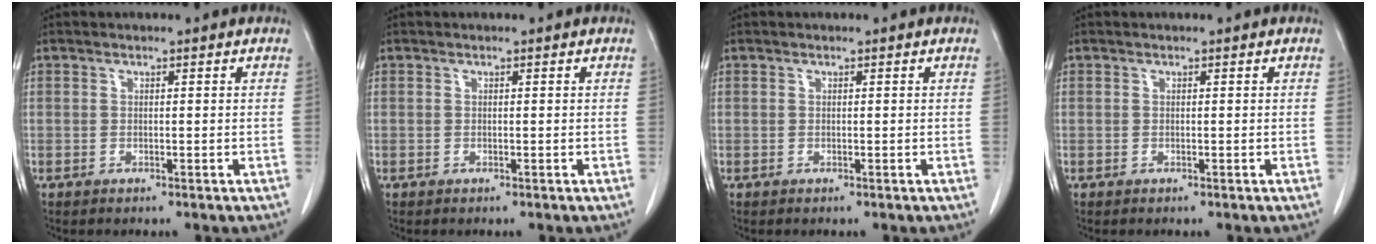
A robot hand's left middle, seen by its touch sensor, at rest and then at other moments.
{"total": 0.0}
{"total": 0.0}
{"total": 0.0}